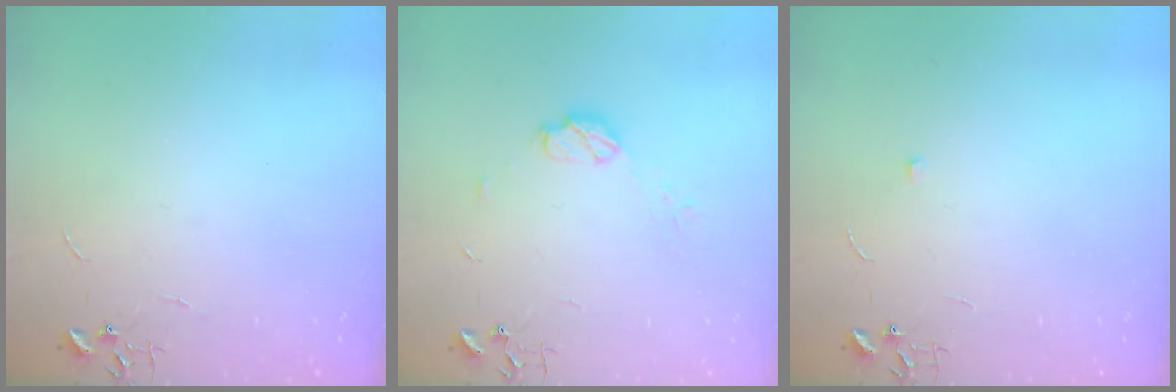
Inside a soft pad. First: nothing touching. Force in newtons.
{"total": 6.8, "press": 6.7, "slide": 0.6}
{"total": 4.8, "press": 4.7, "slide": 1.1}